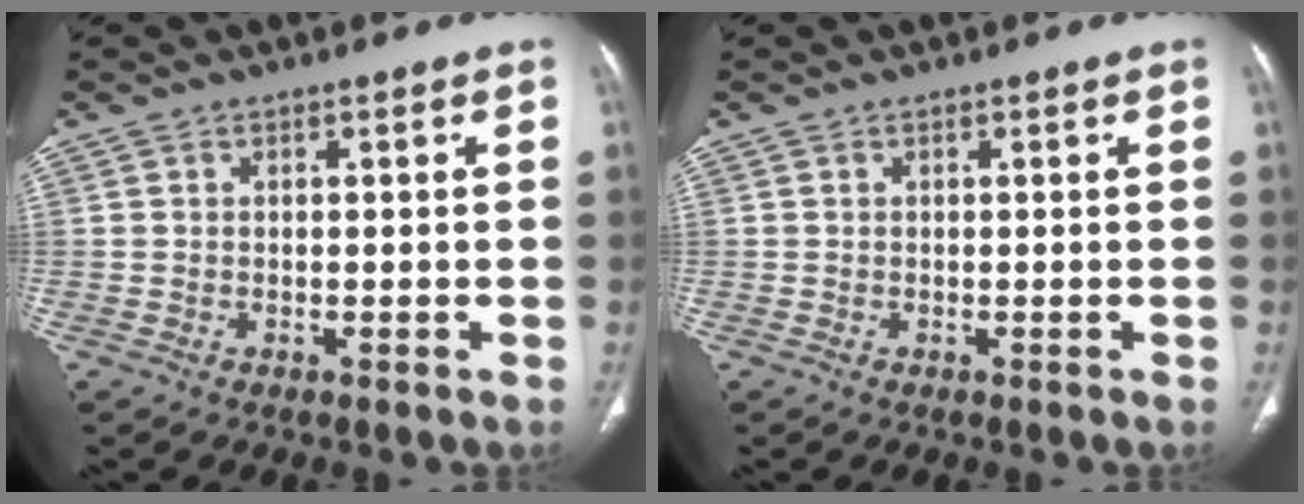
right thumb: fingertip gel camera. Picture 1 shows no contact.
{"total": 0.0}